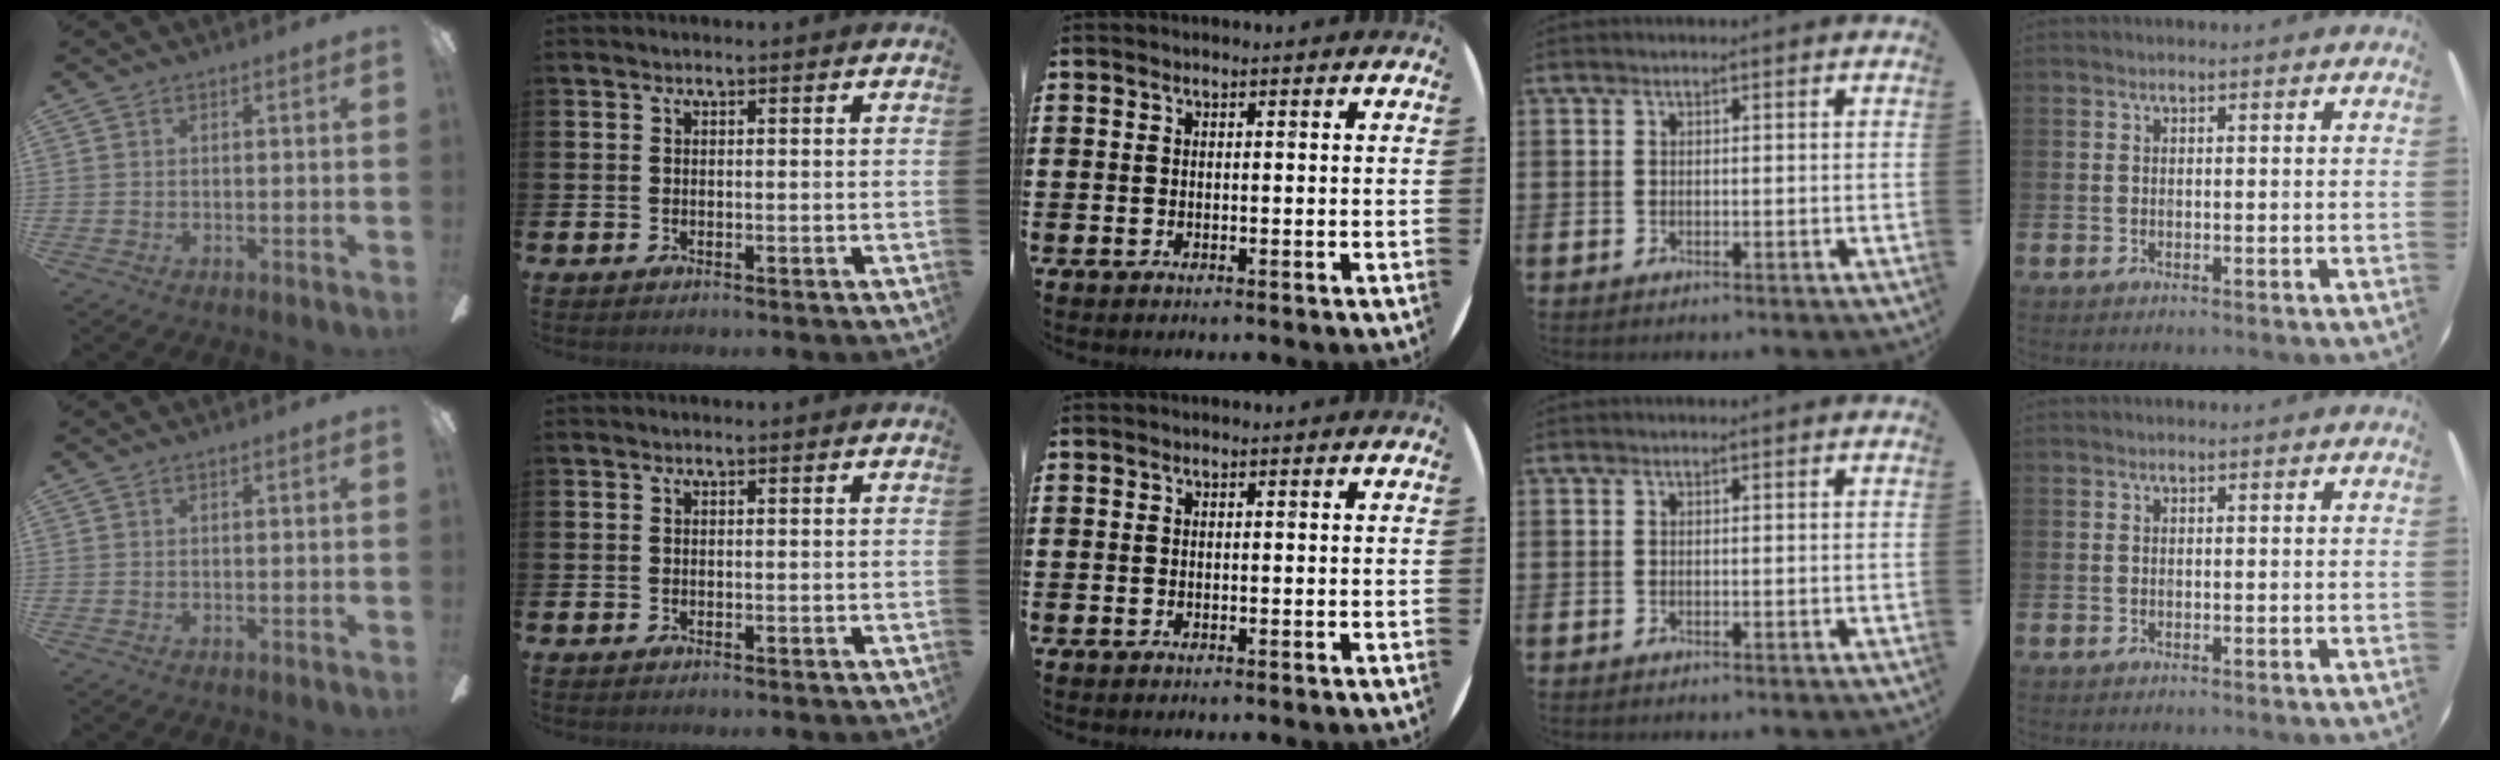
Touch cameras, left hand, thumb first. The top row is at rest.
{}